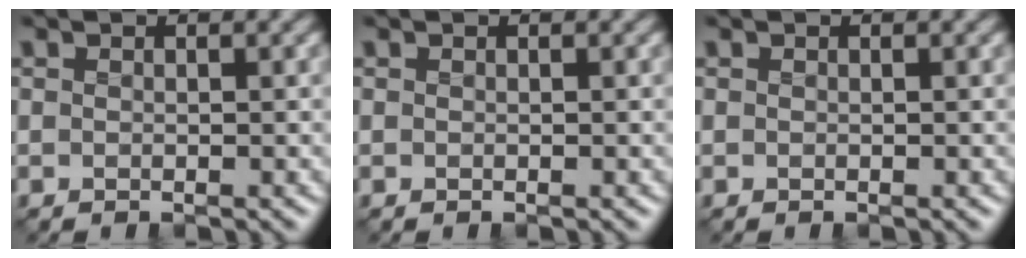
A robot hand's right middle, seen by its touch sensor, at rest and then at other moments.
{"total": 0.0}
{"total": 0.0}